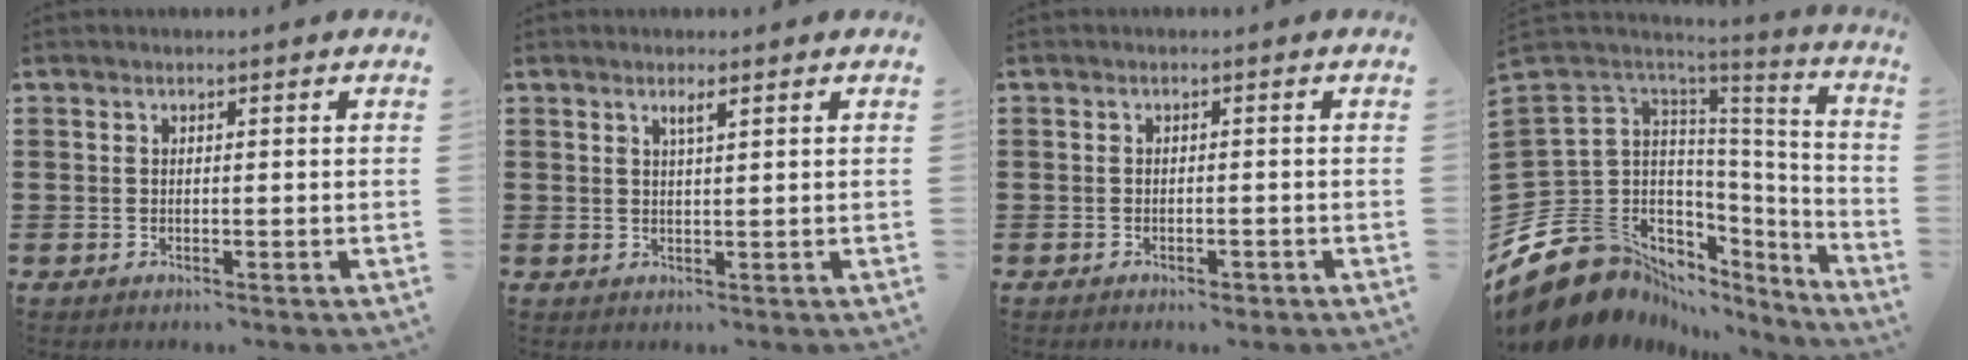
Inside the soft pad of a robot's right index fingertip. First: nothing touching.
{"total": 1.5, "force": [0.8, 0.1, 1.3], "torque": [-0.026, 0.001, 0.013]}
{"total": 0.9, "force": [-0.8, 0.3, 0.2], "torque": [-0.008, -0.001, -0.017]}
{"total": 12.8, "force": [-6.5, 10.0, 4.6], "torque": [-0.134, -0.026, -0.101]}